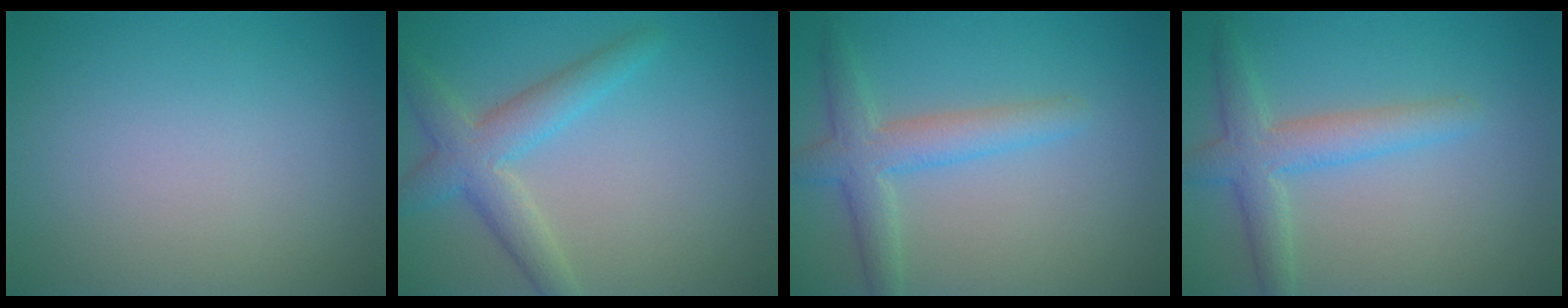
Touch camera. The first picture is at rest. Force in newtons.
{"total": 4.1, "press": 4.1, "slide": 0.2}
{"total": 3.7, "press": 3.7, "slide": 0.1}
{"total": 3.7, "press": 3.7, "slide": 0.1}